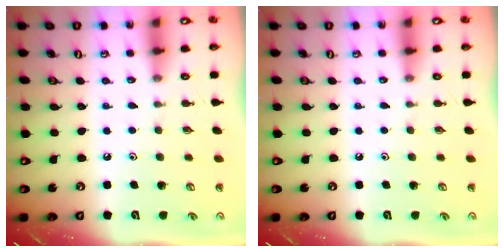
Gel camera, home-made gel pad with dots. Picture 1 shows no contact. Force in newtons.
{"total": 0.0}